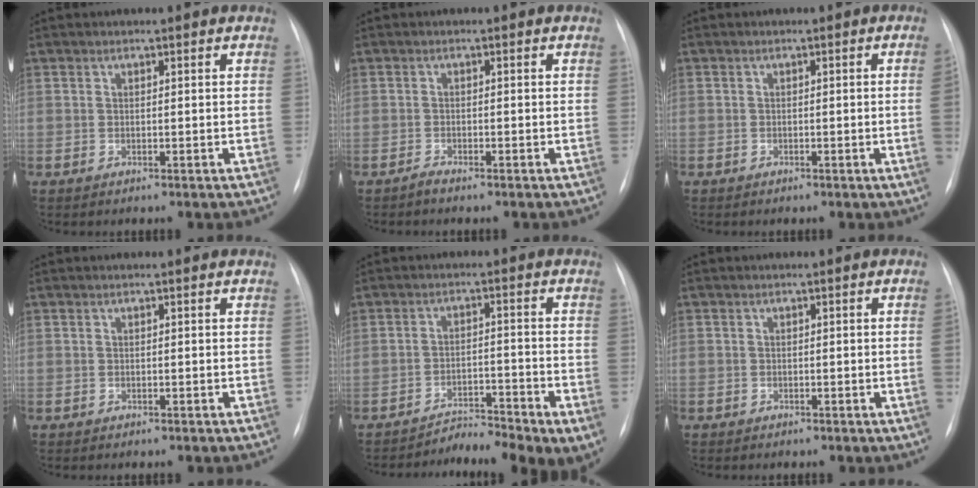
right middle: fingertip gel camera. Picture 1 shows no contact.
{"total": 1.0, "force": [-0.9, 0.0, 0.3], "torque": [-0.010, -0.001, -0.017]}
{"total": 1.8, "force": [-0.3, -0.5, 1.7], "torque": [-0.020, 0.002, -0.004]}
{"total": 0.6, "force": [-0.4, 0.4, 0.1], "torque": [-0.003, 0.003, -0.006]}
{"total": 7.2, "force": [-6.1, 0.8, 3.7], "torque": [-0.043, 0.016, -0.093]}
{"total": 1.0, "force": [-0.5, -0.1, 0.9], "torque": [-0.013, 0.004, -0.010]}